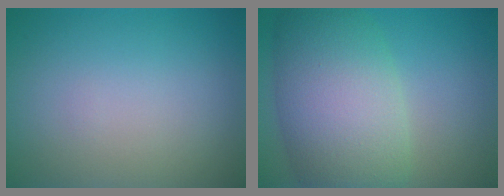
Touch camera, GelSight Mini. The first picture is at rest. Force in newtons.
{"total": 10.0, "press": 10.0, "slide": 0.4}